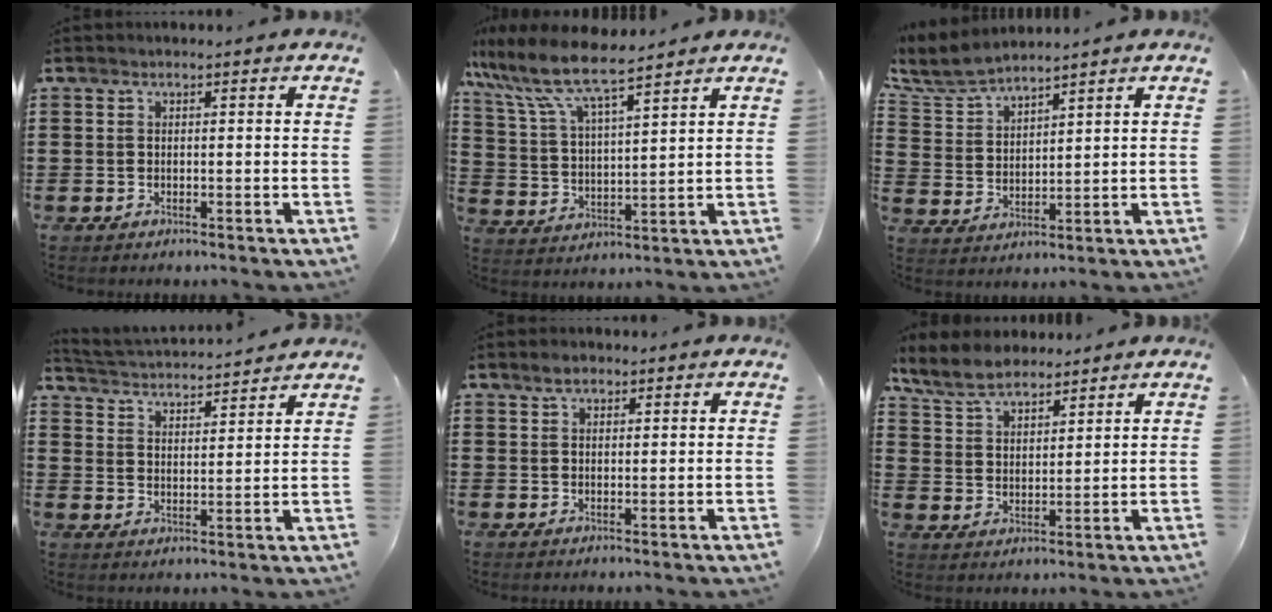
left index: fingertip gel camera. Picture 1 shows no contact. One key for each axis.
{"total": 8.7, "fx": 7.3, "fy": 1.1, "fz": 4.5, "tx": -0.116, "ty": -0.033, "tz": 0.126}
{"total": 5.7, "fx": 5.2, "fy": 1.2, "fz": 1.8, "tx": -0.059, "ty": -0.018, "tz": 0.094}
{"total": 3.0, "fx": 3.0, "fy": -0.2, "fz": -0.1, "tx": -0.017, "ty": -0.025, "tz": 0.047}
{"total": 2.2, "fx": 1.6, "fy": 1.1, "fz": 1.0, "tx": -0.015, "ty": 0.002, "tz": 0.028}
{"total": 6.4, "fx": 5.5, "fy": 2.3, "fz": 2.1, "tx": -0.063, "ty": -0.005, "tz": 0.104}